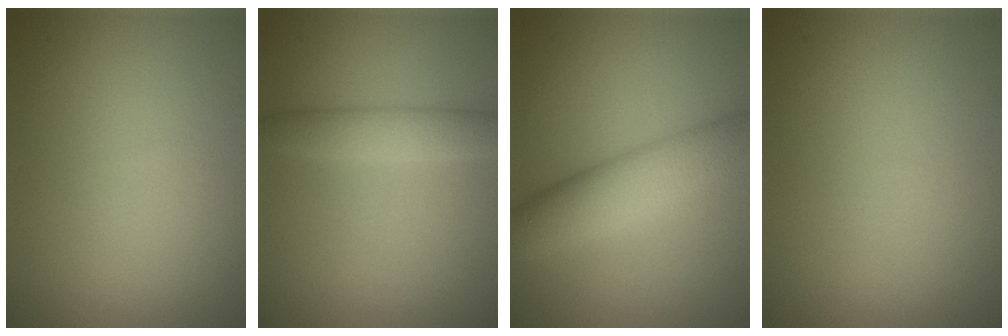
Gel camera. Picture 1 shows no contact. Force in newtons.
{"total": 2.9, "press": 2.9, "slide": 0.0}
{"total": 7.6, "press": 7.6, "slide": 0.3}
{"total": 0.0}